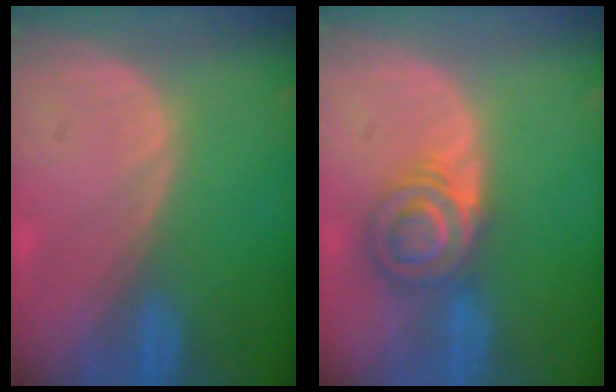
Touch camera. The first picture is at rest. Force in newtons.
{"total": 5.9, "press": 5.8, "slide": 0.8}